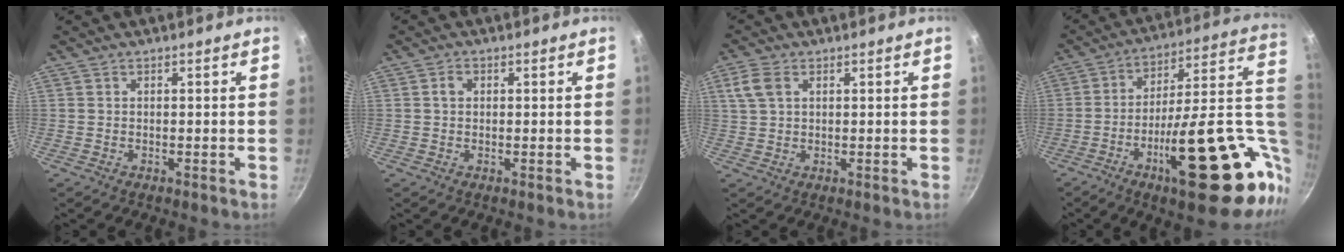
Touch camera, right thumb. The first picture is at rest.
{"total": 1.8, "force": [0.3, 1.4, 1.0], "torque": [-0.013, 0.005, 0.005]}
{"total": 4.9, "force": [1.8, 3.1, 3.3], "torque": [-0.068, 0.004, 0.034]}
{"total": 29.4, "force": [-6.5, 10.2, 26.8], "torque": [-0.345, 0.009, -0.092]}